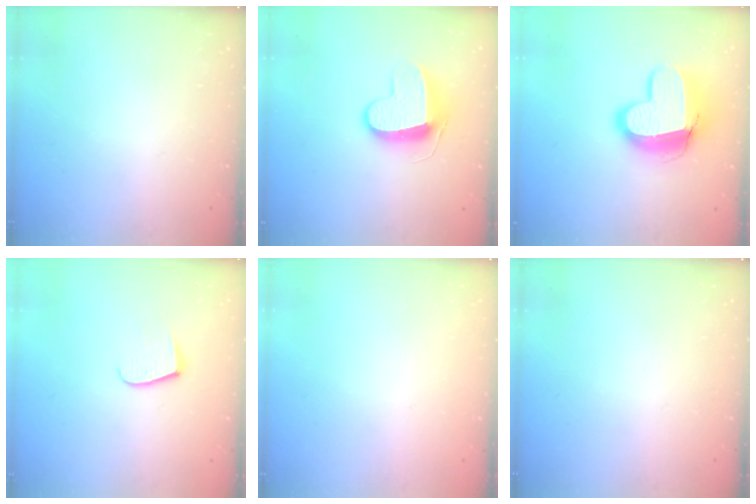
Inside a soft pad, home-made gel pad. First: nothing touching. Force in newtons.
{"total": 10.4, "press": 10.4, "slide": 0.5}
{"total": 14.4, "press": 14.4, "slide": 1.1}
{"total": 7.7, "press": 7.7, "slide": 0.6}
{"total": 0.0}
{"total": 0.0}